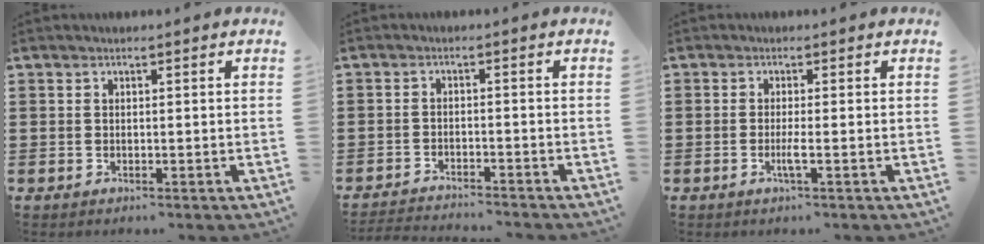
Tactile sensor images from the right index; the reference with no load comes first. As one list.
[{"total": 2.6, "force": [-2.6, -0.1, 0.0], "torque": [-0.003, 0.000, -0.055]}, {"total": 2.1, "force": [-0.7, -0.2, 1.9], "torque": [-0.039, -0.008, -0.016]}]